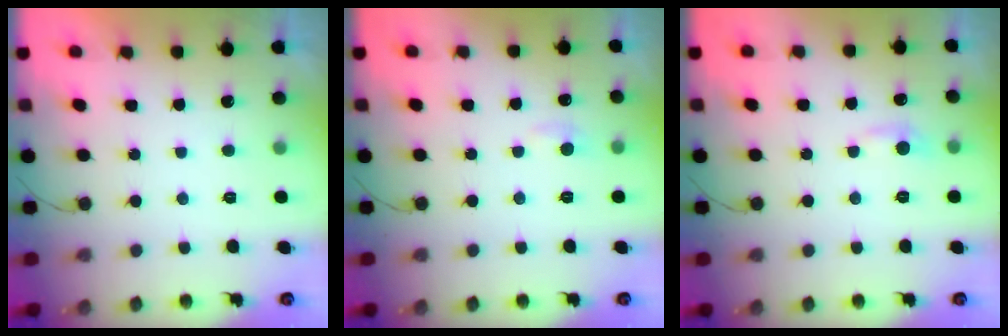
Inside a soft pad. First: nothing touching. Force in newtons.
{"total": 4.8, "press": 4.7, "slide": 0.6}
{"total": 4.3, "press": 4.3, "slide": 0.6}